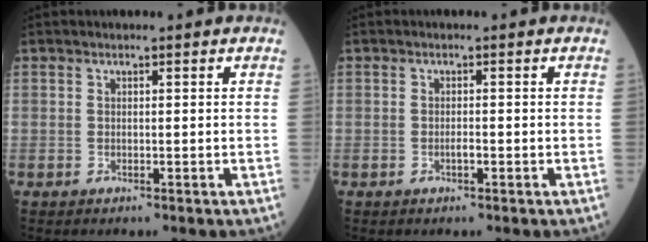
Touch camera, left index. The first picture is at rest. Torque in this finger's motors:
{"motor_torque": [0.15, 0.06, 0.00, 0.00]}